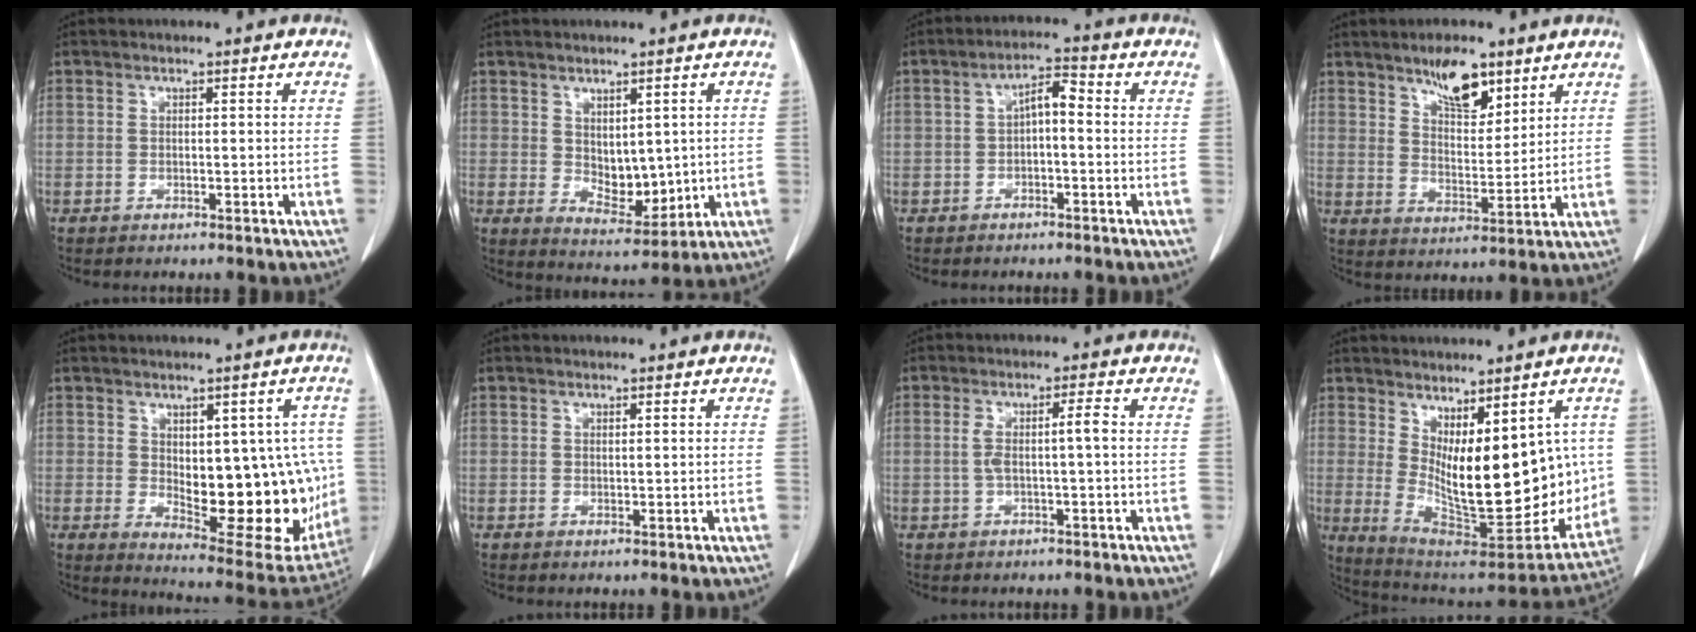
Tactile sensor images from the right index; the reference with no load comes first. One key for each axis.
{"total": 6.6, "fx": 0.5, "fy": 3.7, "fz": 5.5, "tx": -0.080, "ty": -0.006, "tz": 0.027}
{"total": 4.0, "fx": -0.2, "fy": 1.4, "fz": 3.7, "tx": -0.063, "ty": 0.022, "tz": -0.005}
{"total": 8.0, "fx": 5.5, "fy": 2.9, "fz": 5.1, "tx": -0.085, "ty": 0.000, "tz": 0.096}
{"total": 16.3, "fx": -0.5, "fy": 7.0, "fz": 14.7, "tx": -0.176, "ty": -0.002, "tz": 0.018}
{"total": 0.0}
{"total": 3.4, "fx": -0.2, "fy": -0.1, "fz": 3.4, "tx": -0.067, "ty": 0.012, "tz": 0.001}
{"total": 19.0, "fx": 1.8, "fy": 6.7, "fz": 17.7, "tx": -0.261, "ty": -0.037, "tz": 0.053}